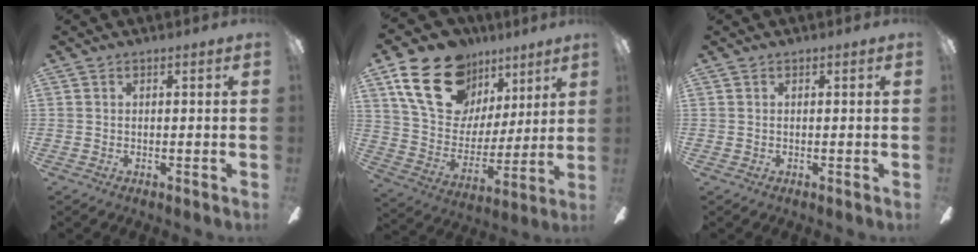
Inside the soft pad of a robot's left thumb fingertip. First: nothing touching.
{"total": 22.3, "force": [12.3, 15.0, 11.0], "torque": [-0.188, -0.051, 0.229]}
{"total": 0.0}